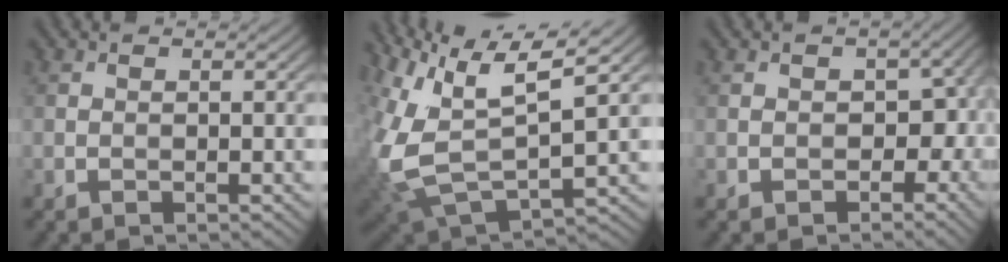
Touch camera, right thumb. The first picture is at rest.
{"total": 11.7, "force": [5.1, 4.8, 9.4], "torque": [-0.233, -0.007, 0.106]}
{"total": 4.4, "force": [-0.6, 3.5, 2.6], "torque": [-0.037, -0.012, -0.009]}